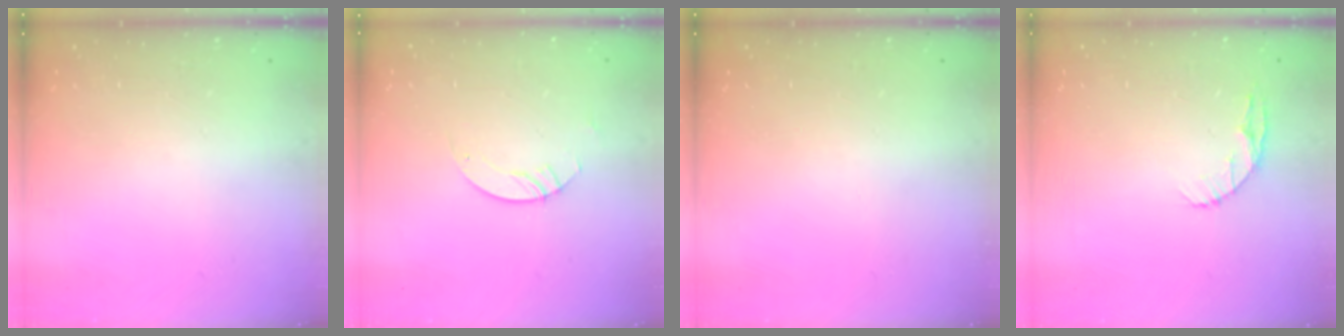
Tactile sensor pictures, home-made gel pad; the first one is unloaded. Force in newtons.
{"total": 2.1, "press": 2.1, "slide": 0.2}
{"total": 0.0}
{"total": 5.8, "press": 5.7, "slide": 0.8}